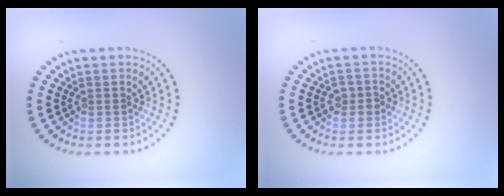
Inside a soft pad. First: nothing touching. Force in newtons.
{"total": 1.4, "press": 1.4, "slide": 0.5}